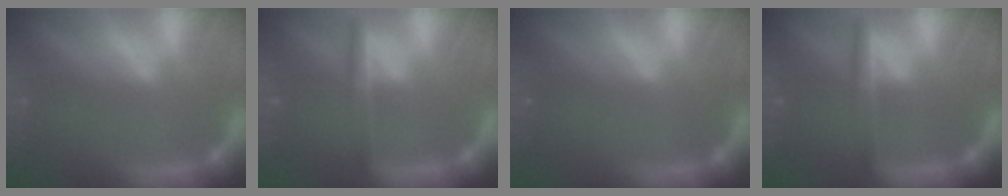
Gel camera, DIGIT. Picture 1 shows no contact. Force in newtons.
{"total": 3.0}
{"total": 0.0}
{"total": 3.0}